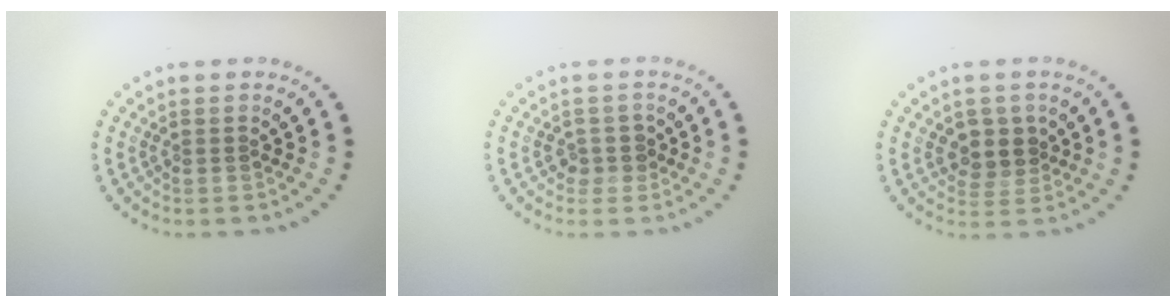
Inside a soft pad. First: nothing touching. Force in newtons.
{"total": 1.5, "press": 1.3, "slide": 0.8}
{"total": 2.5, "press": 2.3, "slide": 1.0}